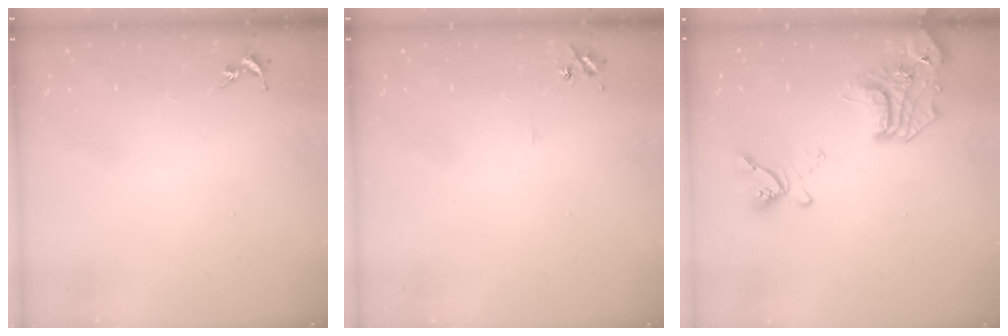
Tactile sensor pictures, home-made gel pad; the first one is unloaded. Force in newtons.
{"total": 4.9, "press": 4.9, "slide": 0.6}
{"total": 17.9, "press": 17.9, "slide": 0.9}